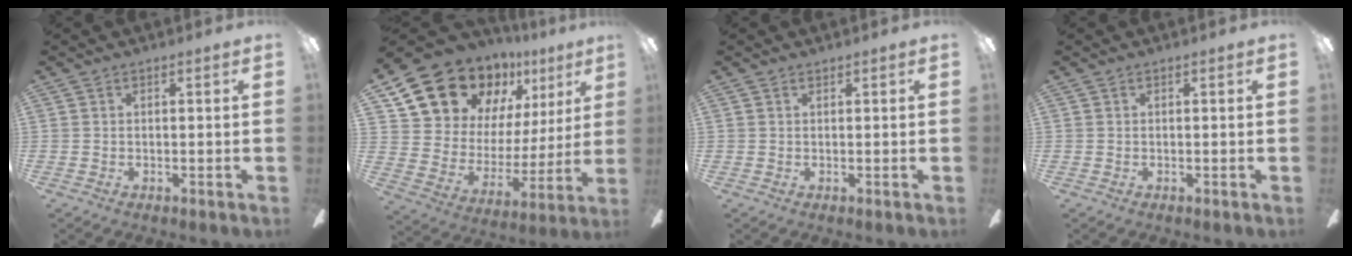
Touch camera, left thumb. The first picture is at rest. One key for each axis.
{"total": 17.9, "fx": 14.0, "fy": 9.6, "fz": 5.7, "tx": -0.125, "ty": -0.106, "tz": 0.267}
{"total": 0.5, "fx": 0.5, "fy": 0.2, "fz": -0.1, "tx": 0.001, "ty": -0.001, "tz": 0.009}
{"total": 0.0}